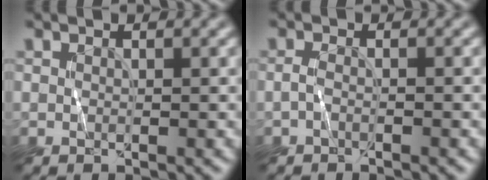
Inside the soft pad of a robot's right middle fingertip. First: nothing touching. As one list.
[{"total": 1.0, "force": [-0.9, -0.4, -0.1], "torque": [-0.009, 0.002, -0.018]}]